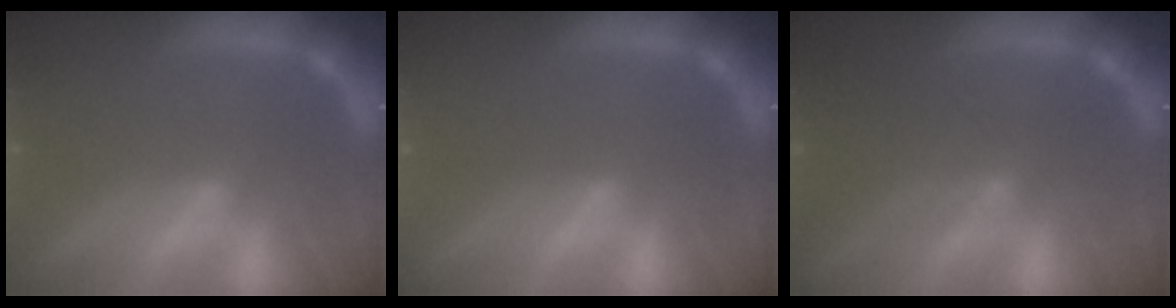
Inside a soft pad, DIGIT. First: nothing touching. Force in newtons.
{"total": 0.0}
{"total": 4.6}